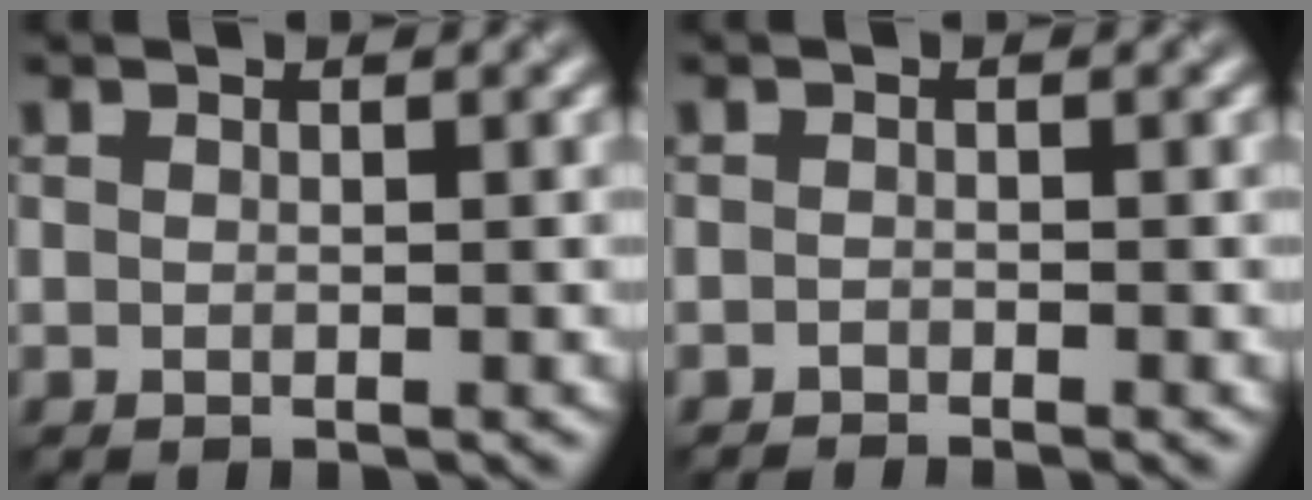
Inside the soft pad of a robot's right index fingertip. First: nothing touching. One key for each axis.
{"total": 1.1, "fx": -1.1, "fy": -0.1, "fz": 0.2, "tx": -0.004, "ty": 0.000, "tz": -0.023}